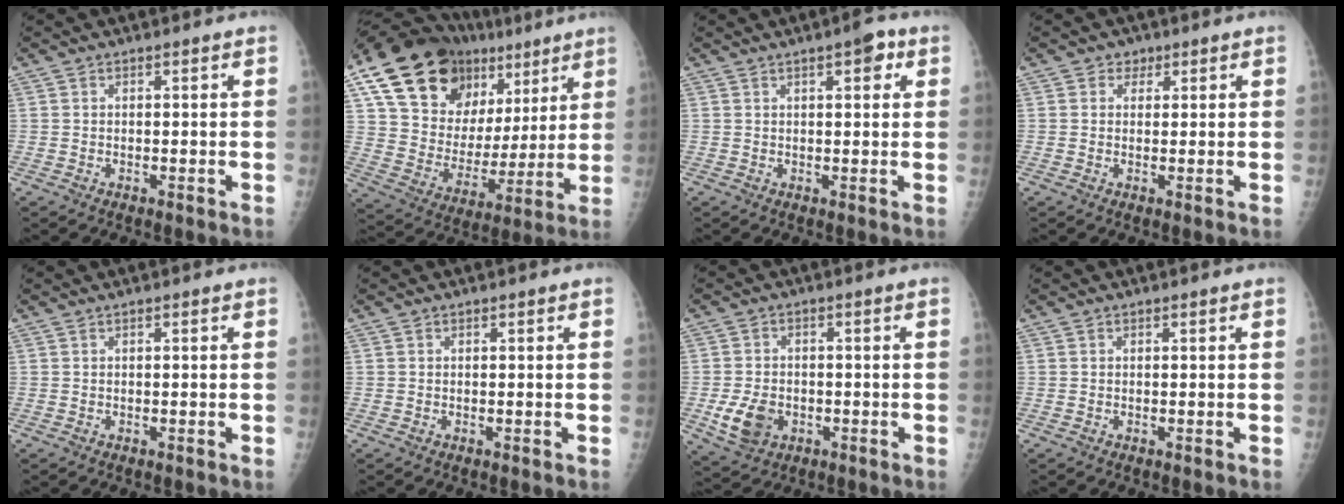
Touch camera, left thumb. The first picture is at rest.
{"total": 24.8, "force": [13.6, 15.6, 13.7], "torque": [-0.187, -0.008, 0.237]}
{"total": 4.1, "force": [2.0, 1.5, 3.3], "torque": [-0.032, -0.002, 0.021]}
{"total": 1.8, "force": [0.9, 1.6, 0.3], "torque": [0.013, -0.003, 0.006]}
{"total": 0.0}
{"total": 0.0}
{"total": 7.3, "force": [-2.0, 5.4, 4.4], "torque": [-0.073, 0.002, -0.030]}
{"total": 0.0}